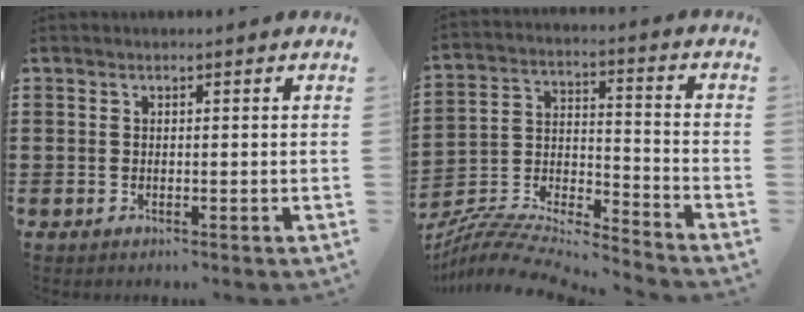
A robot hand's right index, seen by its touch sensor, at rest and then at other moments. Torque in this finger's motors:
{"motor_torque": [-1.70, 0.45, -0.23, -0.10]}